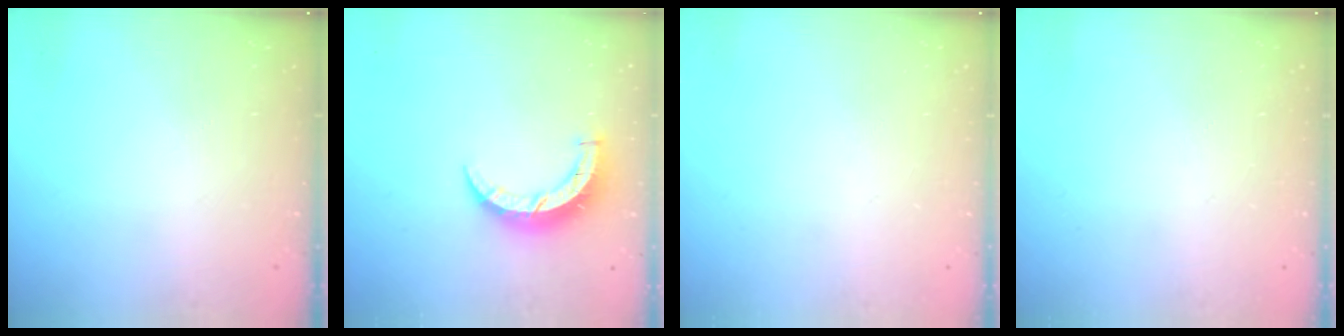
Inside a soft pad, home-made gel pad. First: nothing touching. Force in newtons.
{"total": 7.9, "press": 7.9, "slide": 0.2}
{"total": 0.0}
{"total": 0.0}